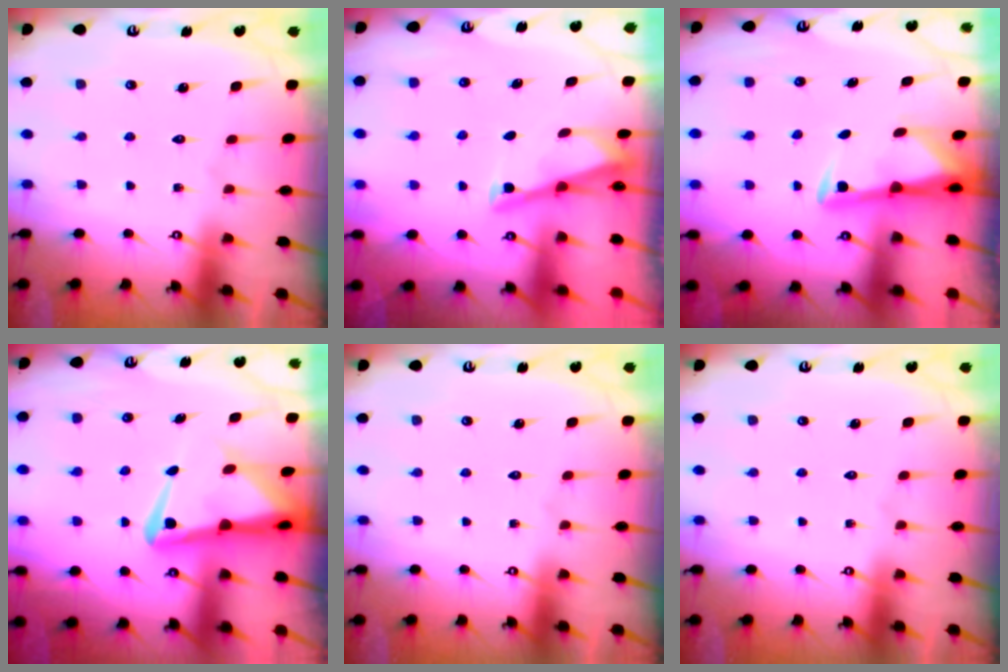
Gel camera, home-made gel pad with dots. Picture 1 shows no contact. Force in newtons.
{"total": 2.7, "press": 2.7, "slide": 0.3}
{"total": 3.0, "press": 2.9, "slide": 0.5}
{"total": 8.0, "press": 7.9, "slide": 1.4}
{"total": 0.0}
{"total": 0.0}